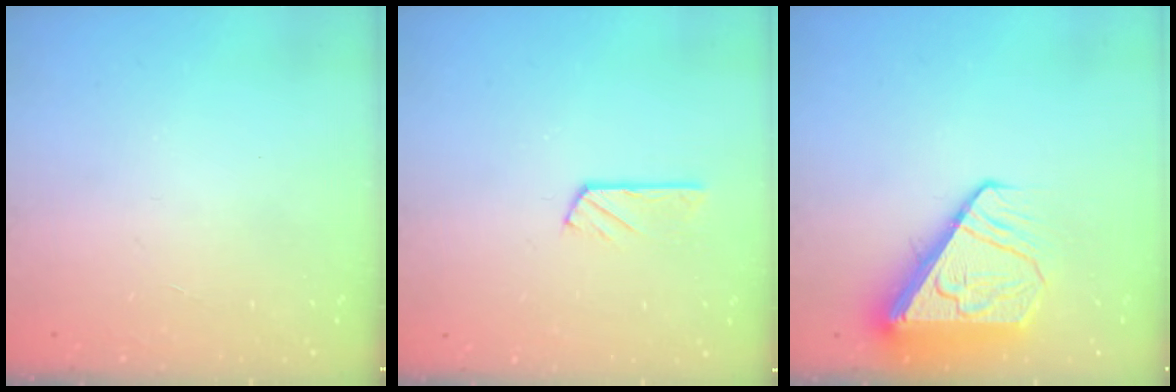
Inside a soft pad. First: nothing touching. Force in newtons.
{"total": 2.9, "press": 2.9, "slide": 0.2}
{"total": 8.3, "press": 8.2, "slide": 1.1}